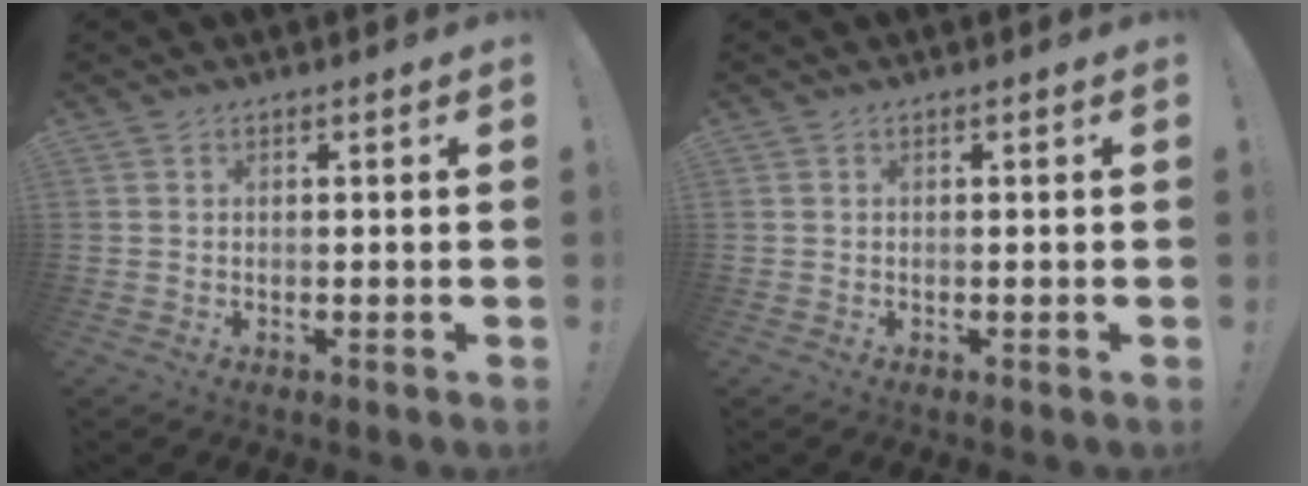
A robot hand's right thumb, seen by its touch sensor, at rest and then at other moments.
{"total": 0.0}